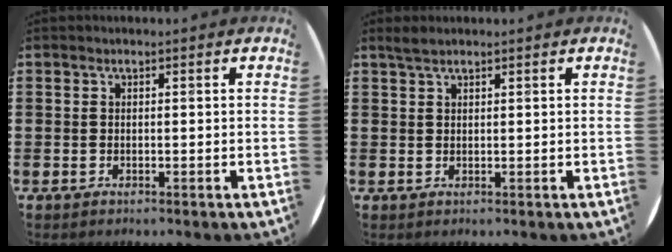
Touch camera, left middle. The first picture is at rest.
{"total": 1.4, "force": [1.2, 0.3, 0.5], "torque": [-0.012, 0.003, 0.022]}